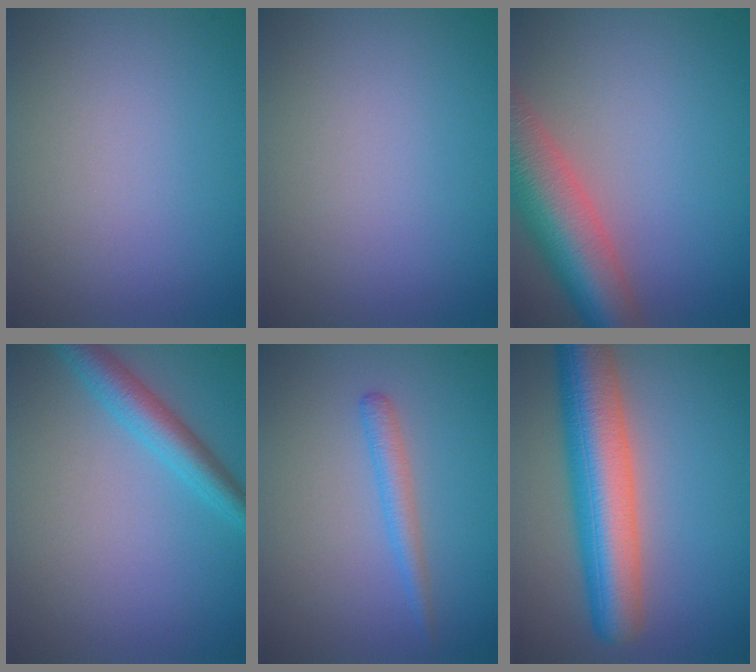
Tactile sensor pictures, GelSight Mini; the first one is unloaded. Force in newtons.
{"total": 0.0}
{"total": 8.9, "press": 8.8, "slide": 0.7}
{"total": 3.6, "press": 3.6, "slide": 0.1}
{"total": 1.8, "press": 1.8, "slide": 0.1}
{"total": 9.0, "press": 9.0, "slide": 0.3}